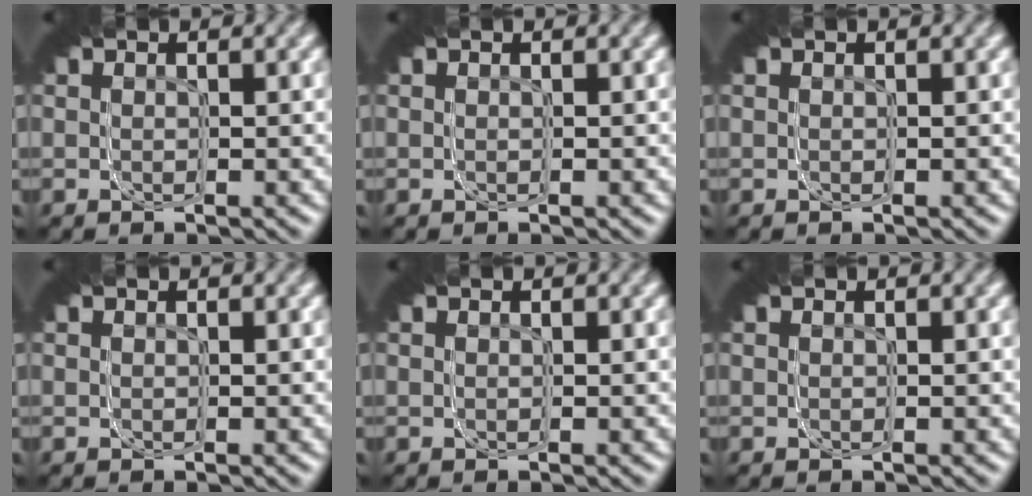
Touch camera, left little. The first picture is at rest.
{"total": 0.0}
{"total": 0.0}
{"total": 0.0}
{"total": 0.0}
{"total": 0.0}